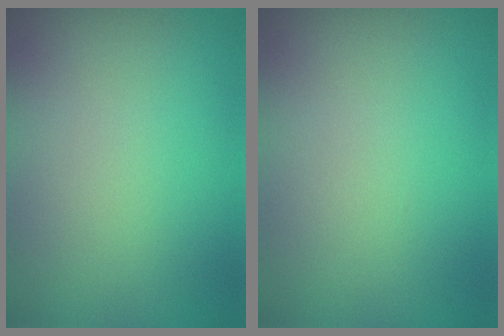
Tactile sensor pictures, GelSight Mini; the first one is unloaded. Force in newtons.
{"total": 0.0}